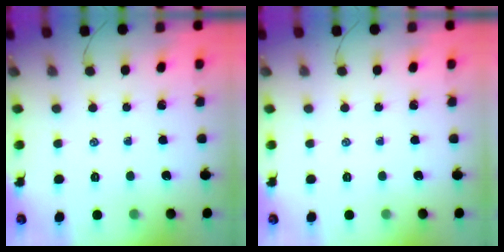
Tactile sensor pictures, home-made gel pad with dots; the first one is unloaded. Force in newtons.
{"total": 0.0}